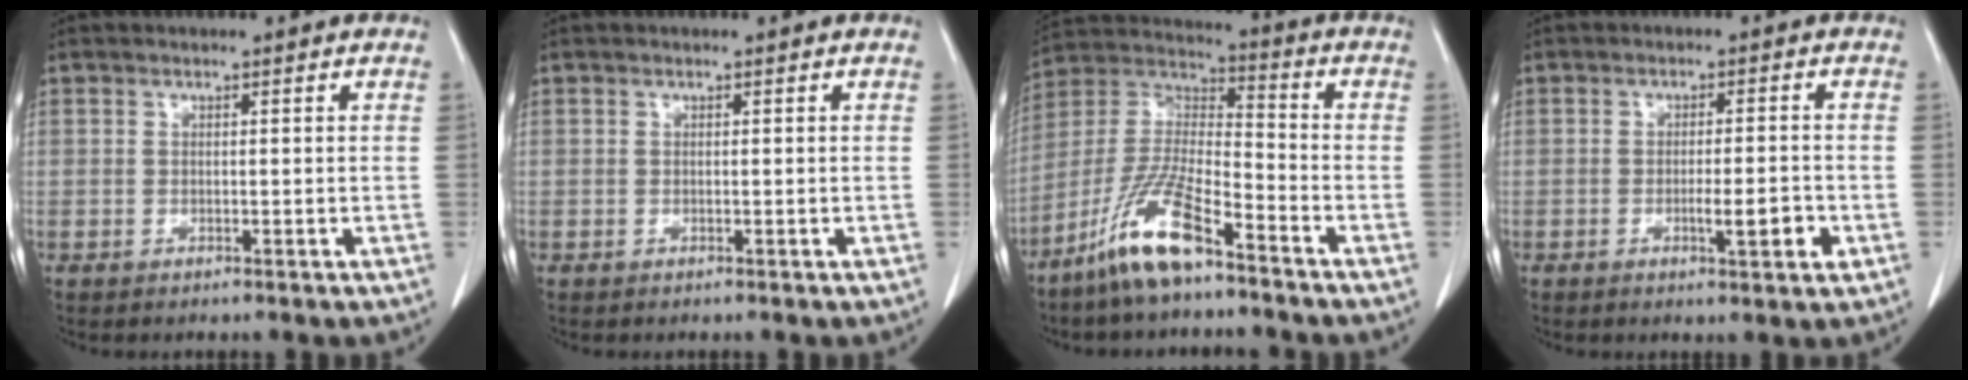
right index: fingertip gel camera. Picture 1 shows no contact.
{"total": 0.0}
{"total": 12.5, "force": [-8.5, 2.0, 9.0], "torque": [-0.196, -0.012, -0.169]}
{"total": 4.6, "force": [-1.6, 0.6, 4.3], "torque": [-0.063, -0.002, -0.021]}